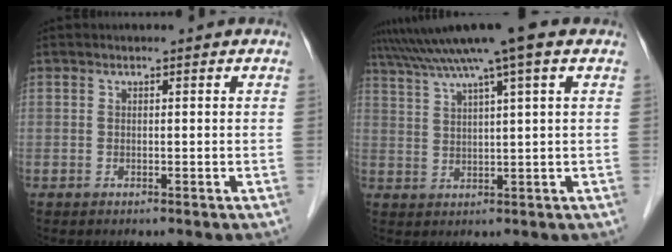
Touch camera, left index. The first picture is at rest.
{"total": 9.6, "force": [7.1, -1.3, 6.4], "torque": [-0.115, 0.029, 0.109]}